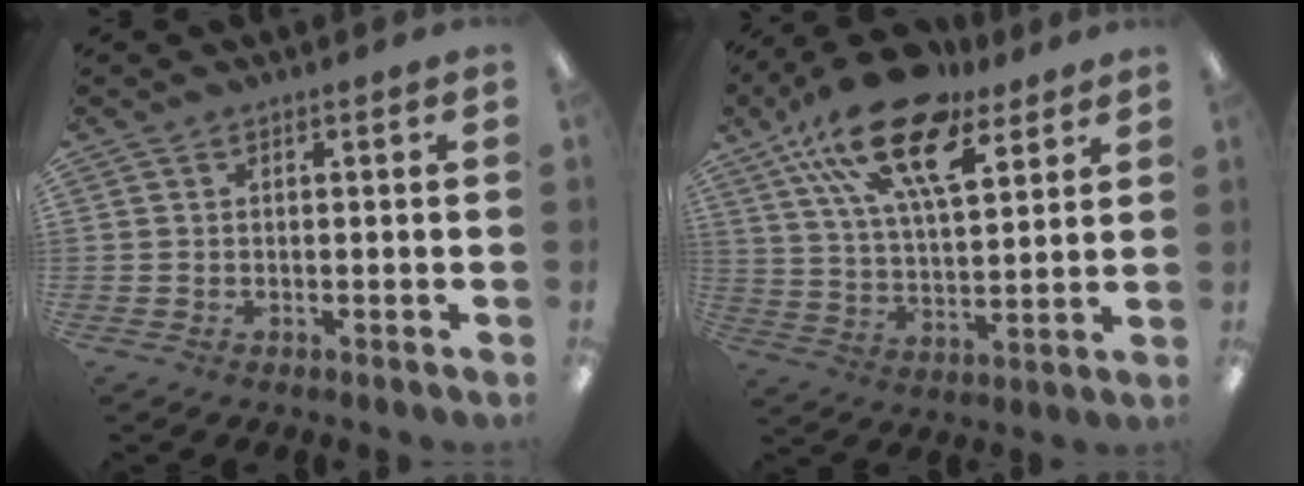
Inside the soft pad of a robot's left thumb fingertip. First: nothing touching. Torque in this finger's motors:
{"motor_torque": [0.53, 0.77, 1.66, -1.10, 0.52]}